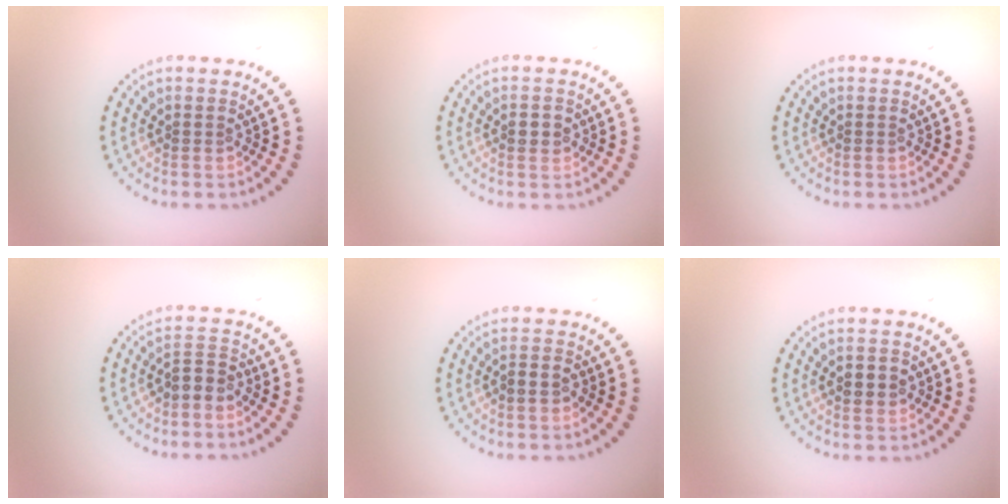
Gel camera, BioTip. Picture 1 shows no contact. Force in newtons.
{"total": 1.3, "press": 1.3, "slide": 0.0}
{"total": 0.0}
{"total": 2.0, "press": 1.4, "slide": 1.4}
{"total": 1.5, "press": 1.2, "slide": 0.9}
{"total": 1.7, "press": 1.7, "slide": 0.1}